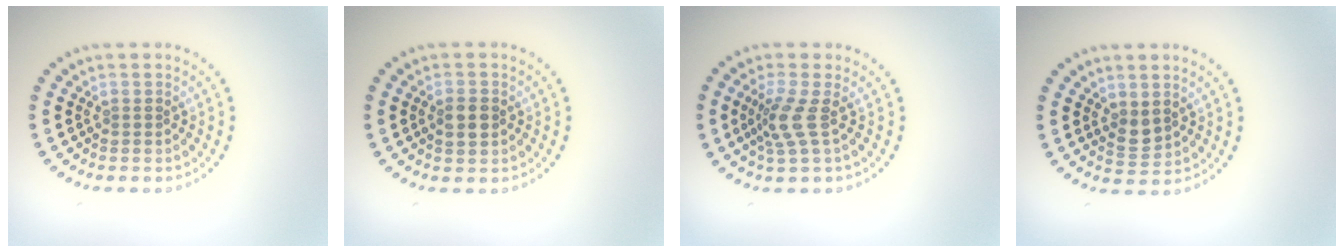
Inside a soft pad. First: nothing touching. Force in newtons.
{"total": 2.1, "press": 2.1, "slide": 0.0}
{"total": 2.5, "press": 1.9, "slide": 1.7}
{"total": 1.7, "press": 1.6, "slide": 0.7}